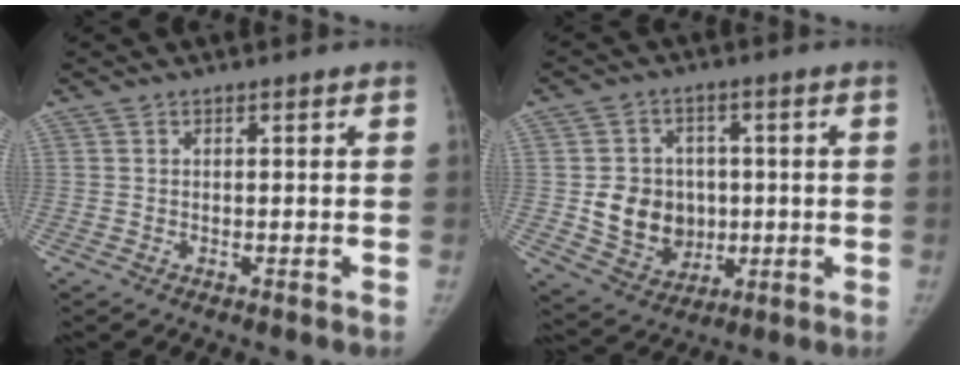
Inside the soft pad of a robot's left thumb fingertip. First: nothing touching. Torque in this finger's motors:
{"motor_torque": [0.01, 0.13, 0.03, -0.01, 0.02]}